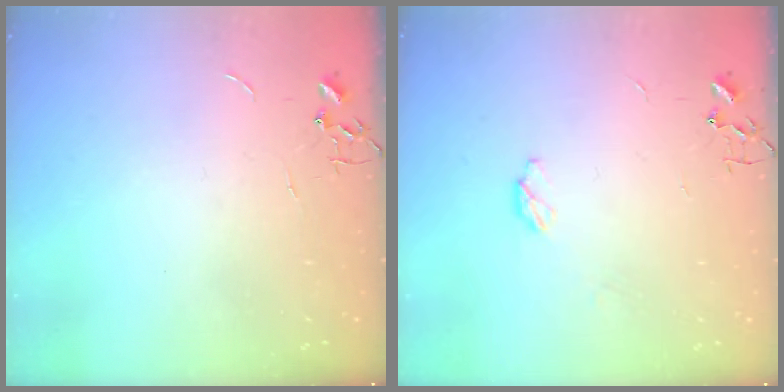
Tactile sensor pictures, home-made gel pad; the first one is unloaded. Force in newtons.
{"total": 4.2, "press": 4.2, "slide": 0.4}